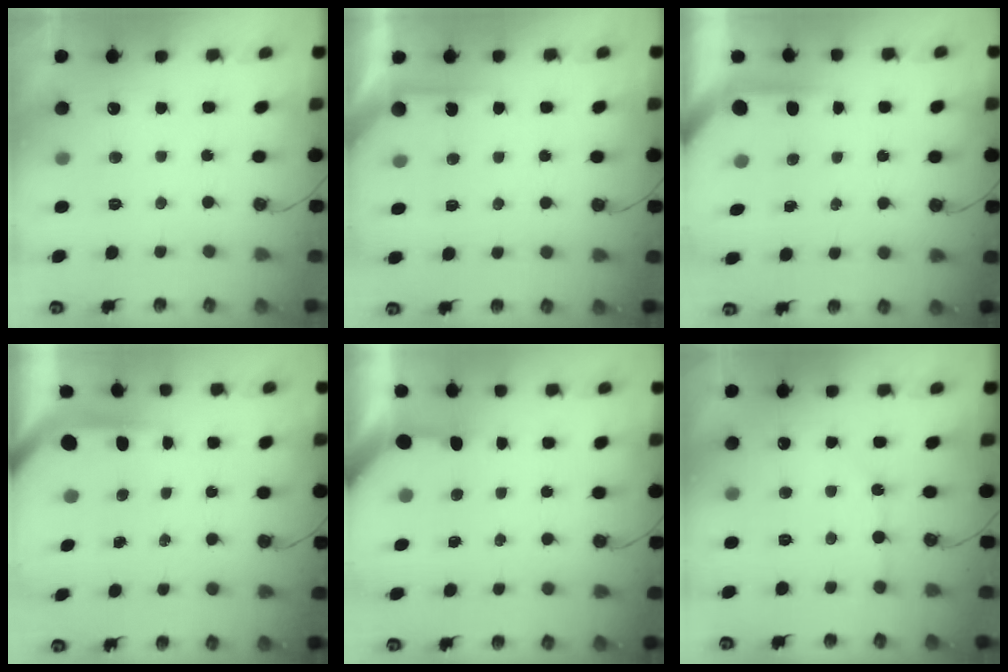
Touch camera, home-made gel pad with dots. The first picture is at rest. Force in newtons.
{"total": 4.9, "press": 4.8, "slide": 0.7}
{"total": 3.8, "press": 3.8, "slide": 0.4}
{"total": 4.6, "press": 4.6, "slide": 0.4}
{"total": 2.9, "press": 2.8, "slide": 0.3}
{"total": 2.7, "press": 2.7, "slide": 0.4}